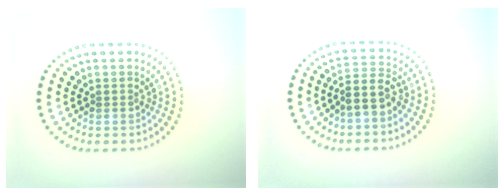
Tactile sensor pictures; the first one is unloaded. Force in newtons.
{"total": 2.9, "press": 2.4, "slide": 1.6}